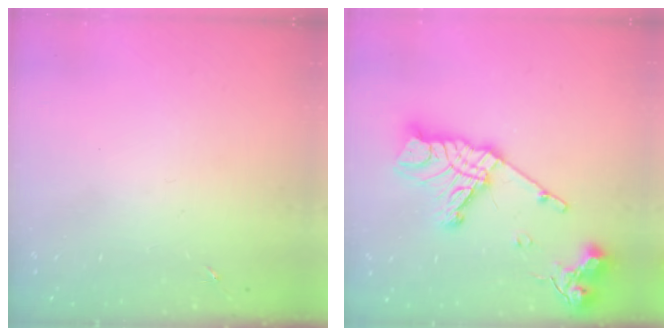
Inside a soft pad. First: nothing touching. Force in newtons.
{"total": 20.7, "press": 20.6, "slide": 1.9}